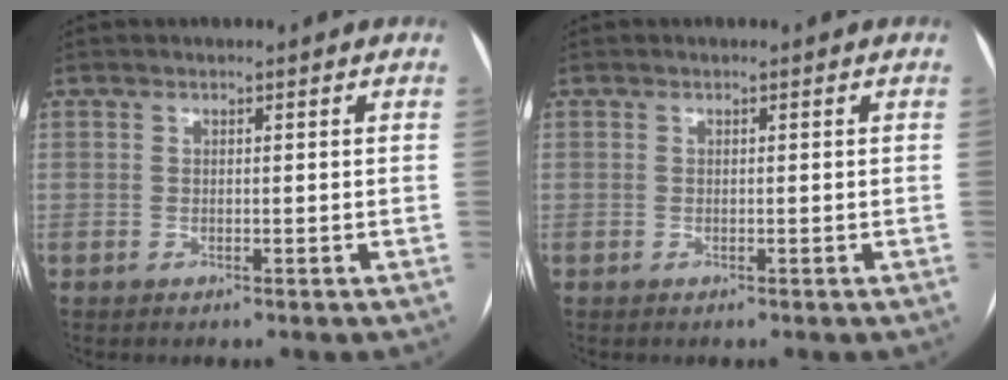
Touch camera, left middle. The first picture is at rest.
{"total": 0.0}